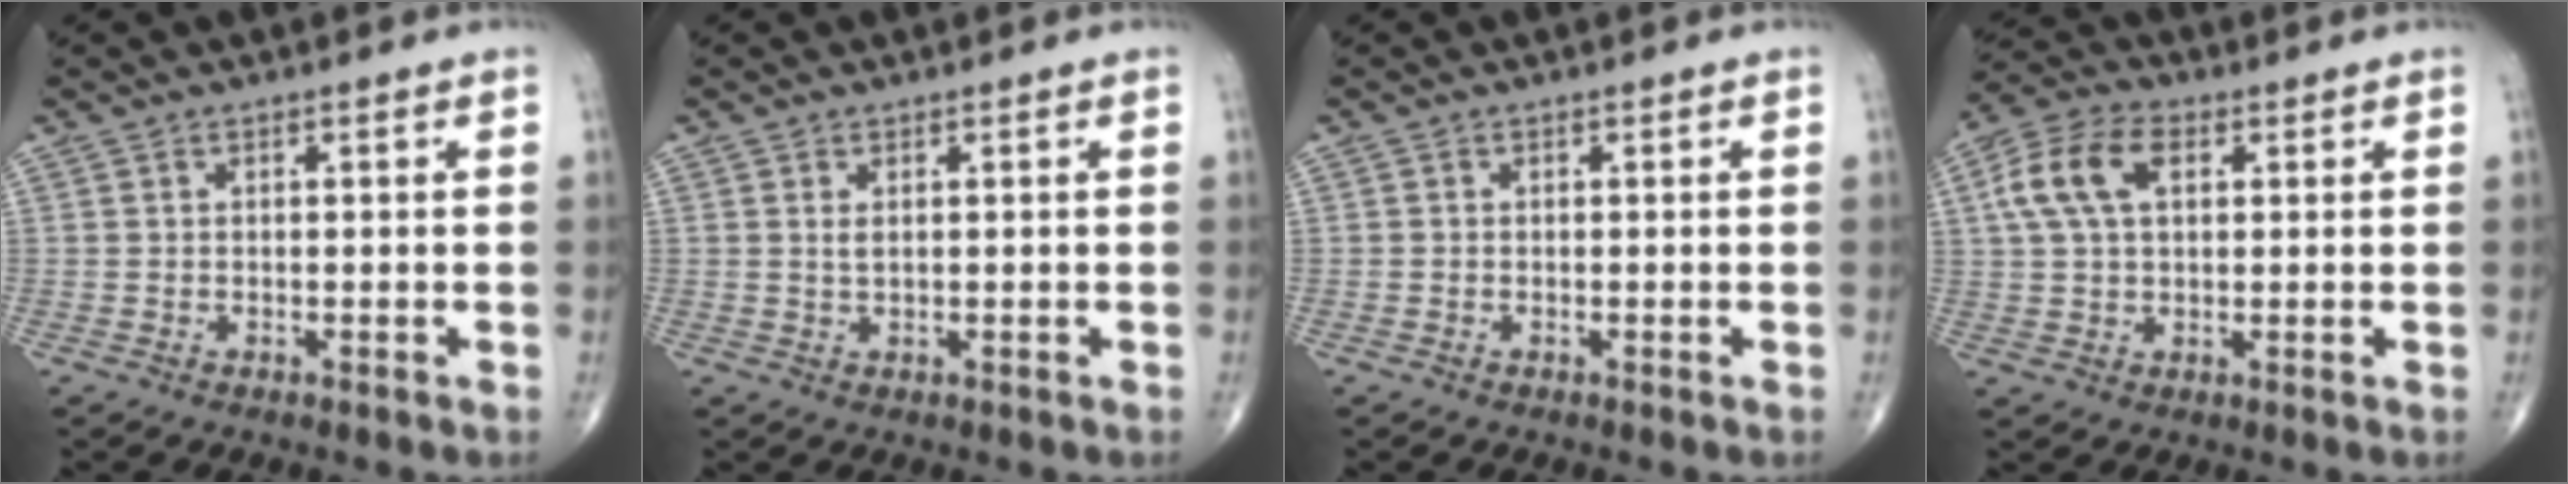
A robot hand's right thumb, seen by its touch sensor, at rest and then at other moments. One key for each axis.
{"total": 1.3, "fx": 0.4, "fy": 0.6, "fz": 1.1, "tx": -0.022, "ty": -0.001, "tz": 0.013}
{"total": 0.0}
{"total": 10.1, "fx": 2.8, "fy": 6.1, "fz": 7.6, "tx": -0.152, "ty": 0.020, "tz": 0.047}